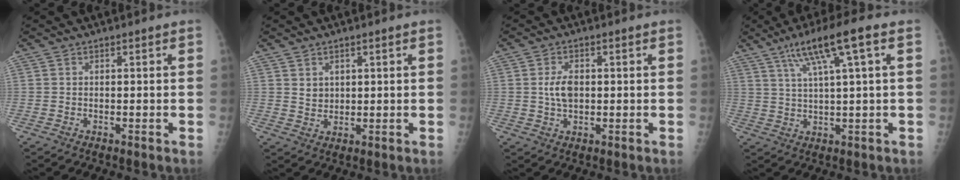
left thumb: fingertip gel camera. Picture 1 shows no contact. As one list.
[{"total": 2.8, "force": [1.3, 2.1, 1.2], "torque": [-0.010, -0.011, 0.030]}, {"total": 4.3, "force": [0.4, 2.5, 3.4], "torque": [-0.063, 0.001, 0.009]}, {"total": 10.6, "force": [4.9, 0.7, 9.4], "torque": [-0.174, 0.005, 0.087]}]